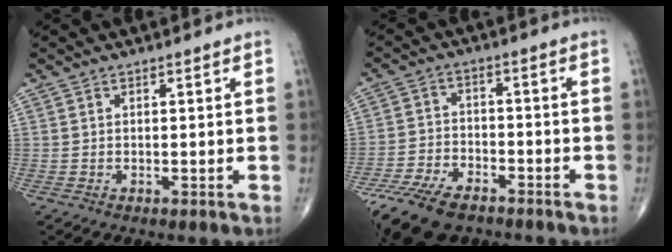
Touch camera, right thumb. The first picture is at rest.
{"total": 13.3, "force": [-9.2, 6.1, 7.3], "torque": [-0.137, 0.018, -0.167]}